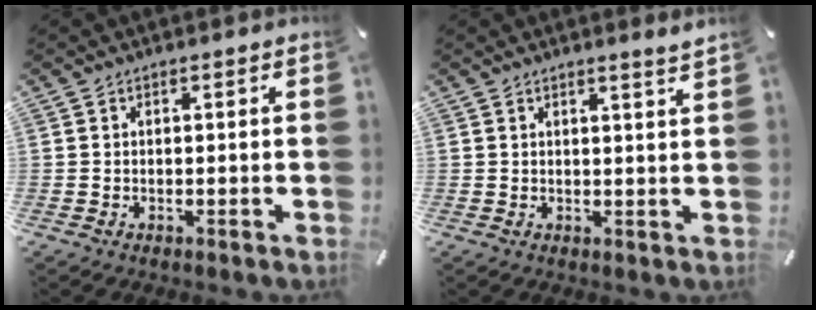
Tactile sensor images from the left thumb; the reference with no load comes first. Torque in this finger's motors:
{"motor_torque": [0.35, -0.24, 0.12, -0.29, -0.07]}